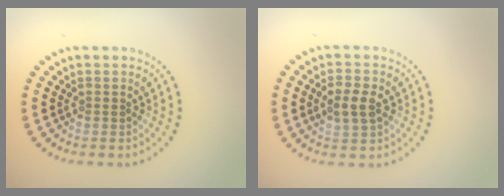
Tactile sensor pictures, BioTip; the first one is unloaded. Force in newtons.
{"total": 2.8, "press": 2.8, "slide": 0.3}